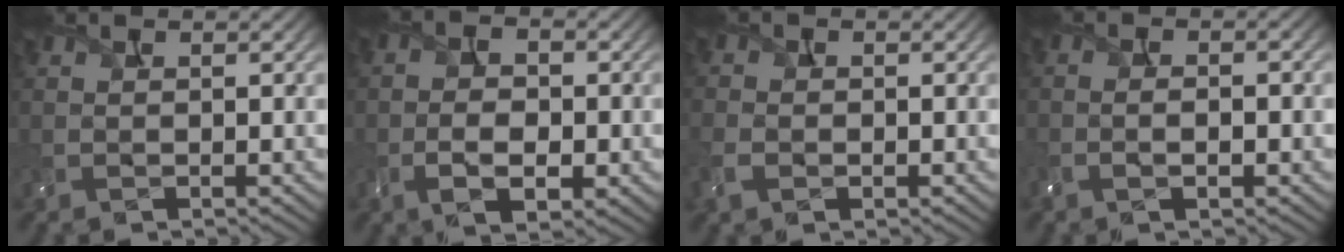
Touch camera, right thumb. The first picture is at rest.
{"total": 5.6, "force": [-1.7, 3.2, 4.3], "torque": [-0.072, -0.007, -0.032]}
{"total": 3.3, "force": [-1.2, 2.4, 2.0], "torque": [-0.054, -0.006, -0.031]}
{"total": 3.1, "force": [-1.0, 1.4, 2.6], "torque": [-0.031, 0.006, -0.024]}